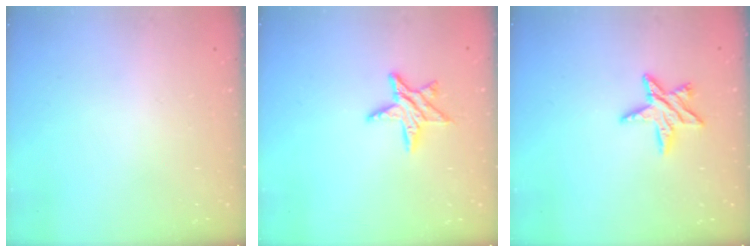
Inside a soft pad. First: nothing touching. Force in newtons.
{"total": 8.9, "press": 8.9, "slide": 0.5}
{"total": 8.1, "press": 8.1, "slide": 0.8}